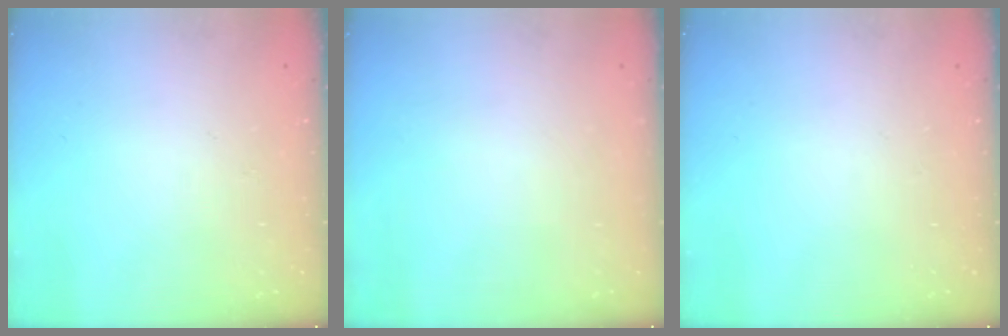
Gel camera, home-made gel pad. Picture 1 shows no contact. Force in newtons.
{"total": 0.0}
{"total": 0.0}